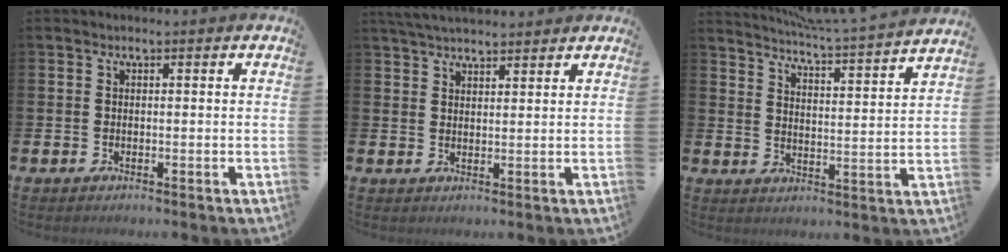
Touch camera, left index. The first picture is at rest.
{"total": 4.2, "force": [4.0, 0.7, 0.9], "torque": [-0.023, -0.011, 0.075]}
{"total": 5.5, "force": [5.3, -0.9, 1.3], "torque": [-0.048, -0.047, 0.089]}